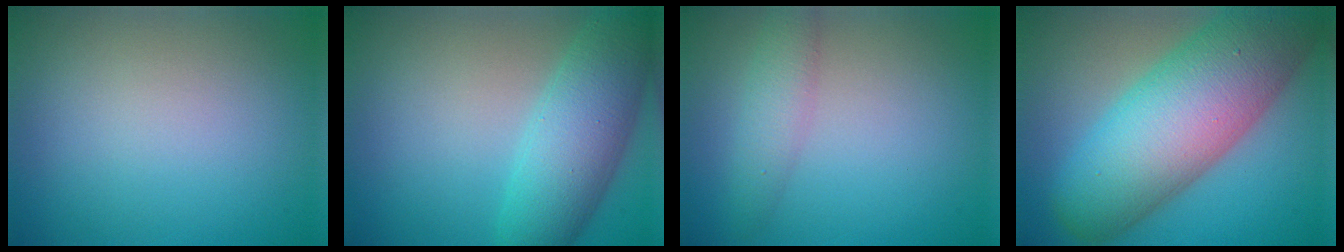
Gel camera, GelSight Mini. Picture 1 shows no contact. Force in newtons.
{"total": 6.9, "press": 6.9, "slide": 0.3}
{"total": 2.5, "press": 2.5, "slide": 0.0}
{"total": 13.2, "press": 13.2, "slide": 0.4}